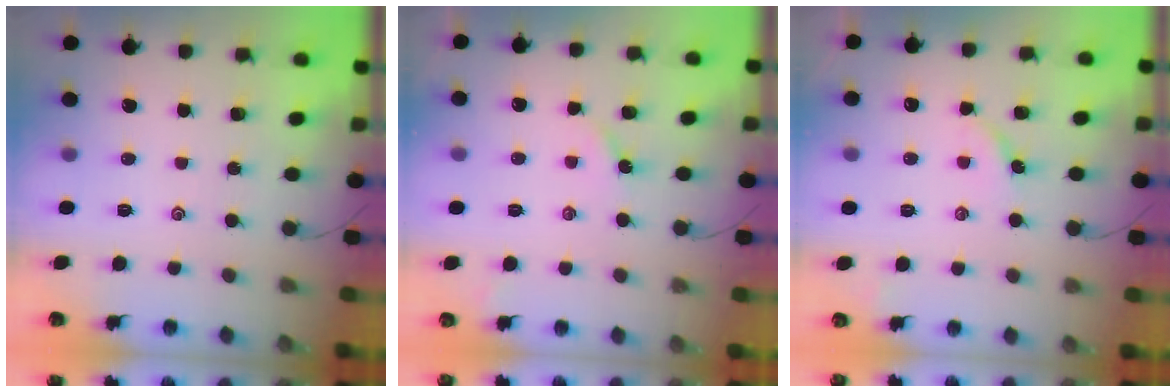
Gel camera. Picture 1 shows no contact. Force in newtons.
{"total": 2.8, "press": 2.8, "slide": 0.3}
{"total": 4.8, "press": 4.7, "slide": 0.3}